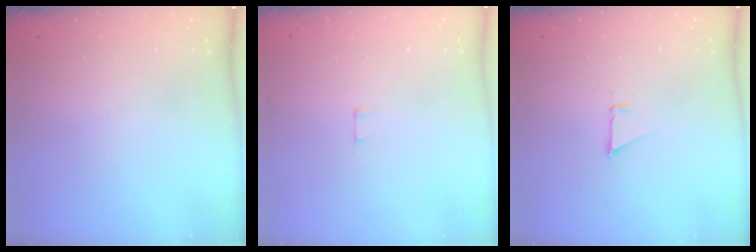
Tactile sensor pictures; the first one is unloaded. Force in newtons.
{"total": 2.9, "press": 2.9, "slide": 0.2}
{"total": 2.6, "press": 2.5, "slide": 0.8}